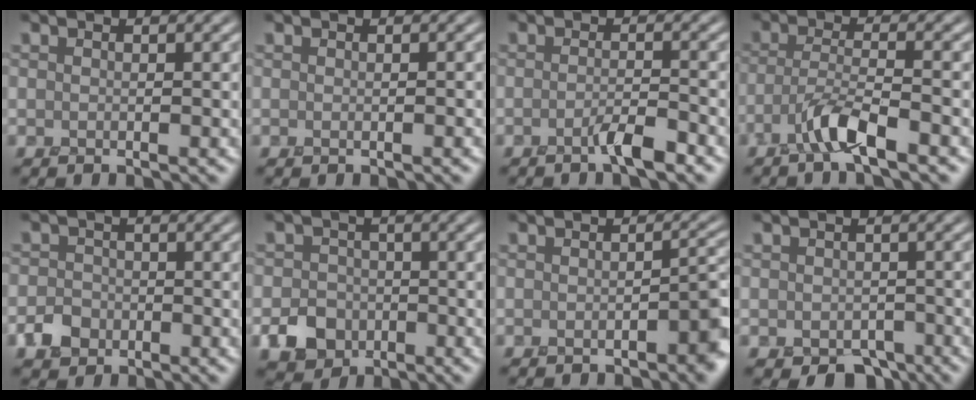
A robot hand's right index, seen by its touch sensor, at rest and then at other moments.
{"total": 0.0}
{"total": 2.0, "force": [-1.5, 0.1, 1.3], "torque": [-0.024, 0.006, -0.027]}
{"total": 3.0, "force": [-1.8, 0.0, 2.4], "torque": [-0.048, 0.010, -0.043]}
{"total": 2.4, "force": [-1.1, 2.0, 0.4], "torque": [0.004, 0.004, -0.022]}
{"total": 6.3, "force": [-2.9, 5.4, 1.3], "torque": [0.000, -0.018, -0.063]}
{"total": 3.1, "force": [-1.5, 1.3, 2.4], "torque": [-0.025, -0.001, -0.022]}
{"total": 2.5, "force": [-1.3, 2.0, 0.8], "torque": [-0.007, -0.007, -0.020]}